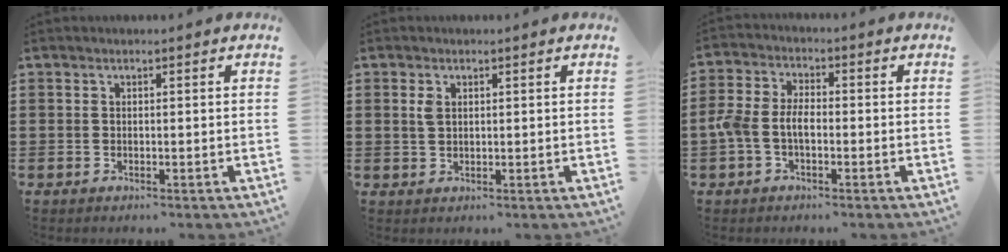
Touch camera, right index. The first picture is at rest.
{"total": 1.8, "force": [0.6, 1.0, 1.4], "torque": [-0.031, 0.004, 0.010]}
{"total": 5.0, "force": [-1.3, 2.8, 3.9], "torque": [-0.107, -0.005, -0.035]}